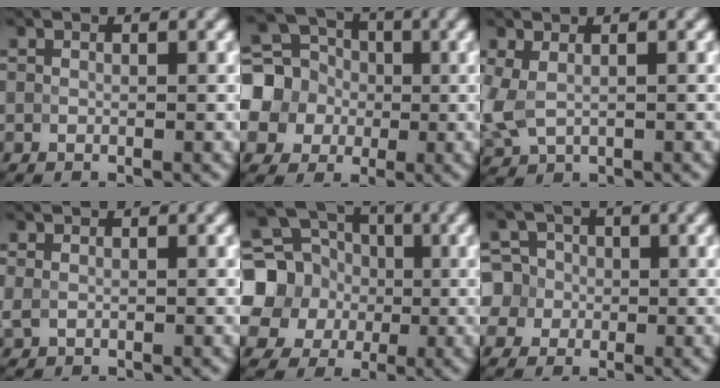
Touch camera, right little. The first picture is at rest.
{"total": 10.3, "force": [-0.4, 9.3, 4.3], "torque": [-0.129, 0.006, -0.043]}
{"total": 3.1, "force": [-0.2, 2.1, 2.3], "torque": [-0.074, -0.007, 0.000]}
{"total": 0.8, "force": [0.1, 0.6, 0.5], "torque": [-0.011, -0.001, 0.002]}
{"total": 13.6, "force": [-0.3, 12.6, 5.2], "torque": [-0.162, 0.001, -0.037]}
{"total": 6.0, "force": [-0.4, 5.9, 1.4], "torque": [-0.027, 0.027, -0.029]}